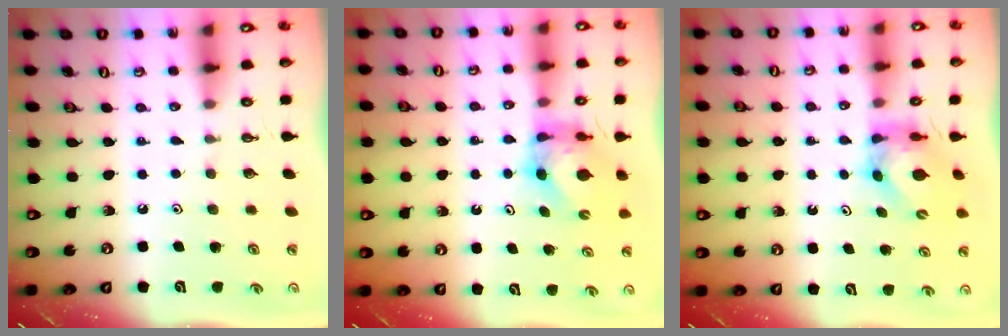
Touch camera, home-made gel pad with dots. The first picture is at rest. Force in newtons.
{"total": 6.1, "press": 6.1, "slide": 0.2}
{"total": 5.7, "press": 5.7, "slide": 0.5}